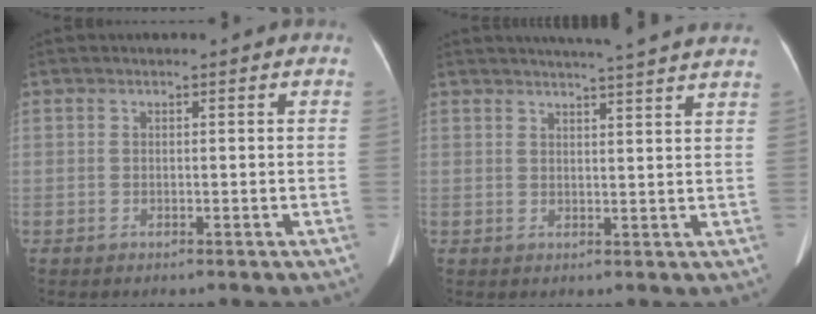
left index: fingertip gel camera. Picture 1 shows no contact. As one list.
[{"total": 13.7, "force": [12.4, -0.5, 5.7], "torque": [-0.087, -0.003, 0.139]}]